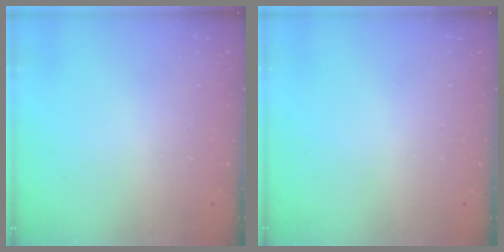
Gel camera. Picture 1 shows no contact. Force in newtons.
{"total": 0.0}